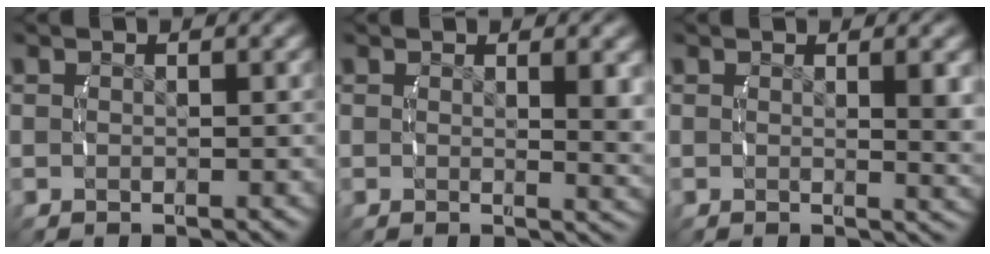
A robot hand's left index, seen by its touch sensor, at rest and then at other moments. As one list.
[{"total": 2.3, "force": [0.8, 0.1, 2.2], "torque": [-0.029, -0.014, 0.016]}, {"total": 2.5, "force": [0.6, 0.1, 2.4], "torque": [-0.032, -0.011, 0.014]}]